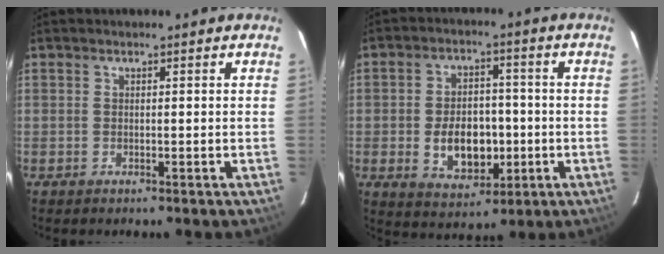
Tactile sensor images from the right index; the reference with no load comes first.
{"total": 10.5, "force": [-2.0, 7.0, 7.6], "torque": [-0.147, 0.006, -0.016]}